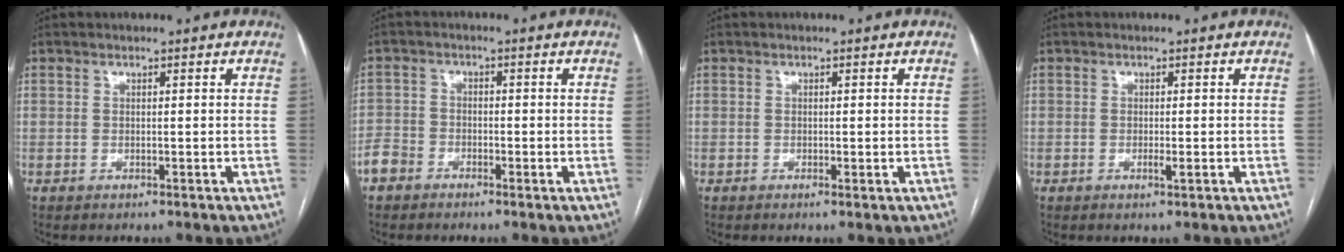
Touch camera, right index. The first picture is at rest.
{"total": 3.4, "force": [-2.5, 2.3, 0.4], "torque": [-0.008, 0.013, -0.056]}
{"total": 0.6, "force": [-0.2, 0.2, 0.5], "torque": [-0.008, -0.001, -0.002]}
{"total": 1.2, "force": [-0.4, 0.1, 1.1], "torque": [-0.020, -0.001, -0.007]}